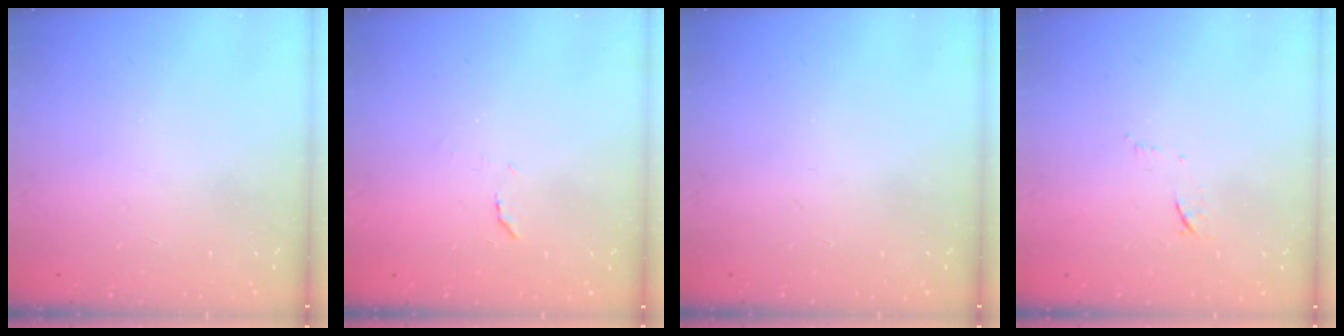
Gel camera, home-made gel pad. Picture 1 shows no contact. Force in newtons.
{"total": 6.3, "press": 6.2, "slide": 0.6}
{"total": 0.0}
{"total": 6.2, "press": 6.2, "slide": 0.9}